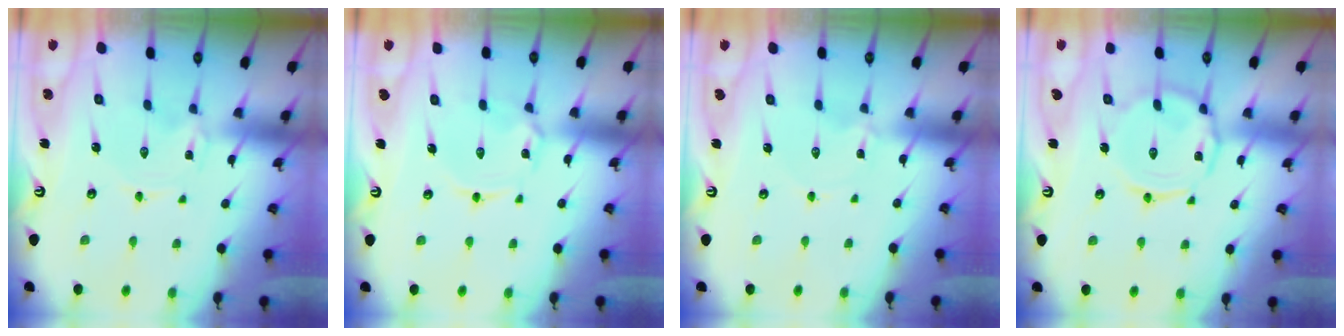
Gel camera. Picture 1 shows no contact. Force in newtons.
{"total": 3.6, "press": 3.5, "slide": 0.4}
{"total": 0.6, "press": 0.5, "slide": 0.1}
{"total": 10.3, "press": 10.3, "slide": 0.8}